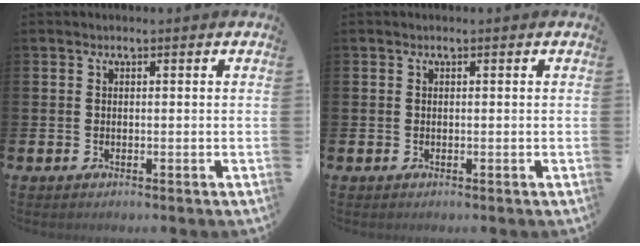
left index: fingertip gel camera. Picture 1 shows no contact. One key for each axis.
{"total": 0.0}